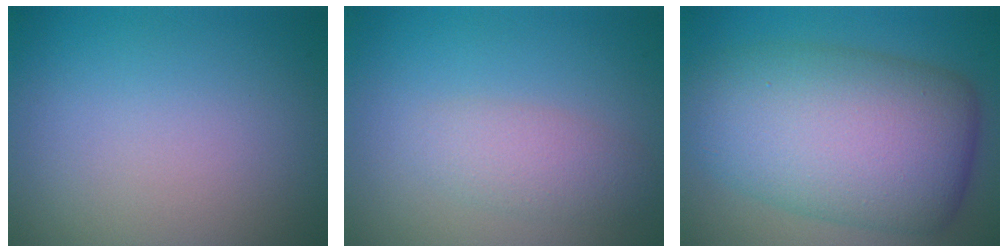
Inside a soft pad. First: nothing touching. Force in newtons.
{"total": 2.5, "press": 2.5, "slide": 0.1}
{"total": 12.2, "press": 12.2, "slide": 0.2}